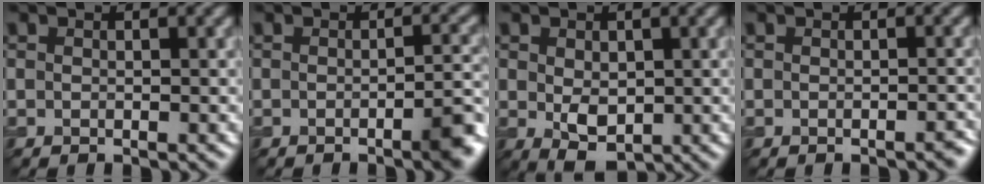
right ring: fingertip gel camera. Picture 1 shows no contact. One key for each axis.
{"total": 3.2, "fx": -1.3, "fy": 0.7, "fz": 2.8, "tx": -0.032, "ty": 0.003, "tz": -0.027}
{"total": 3.1, "fx": 0.0, "fy": 2.0, "fz": 2.4, "tx": -0.043, "ty": -0.002, "tz": 0.007}
{"total": 1.0, "fx": -0.7, "fy": 0.2, "fz": 0.6, "tx": -0.005, "ty": 0.001, "tz": -0.011}